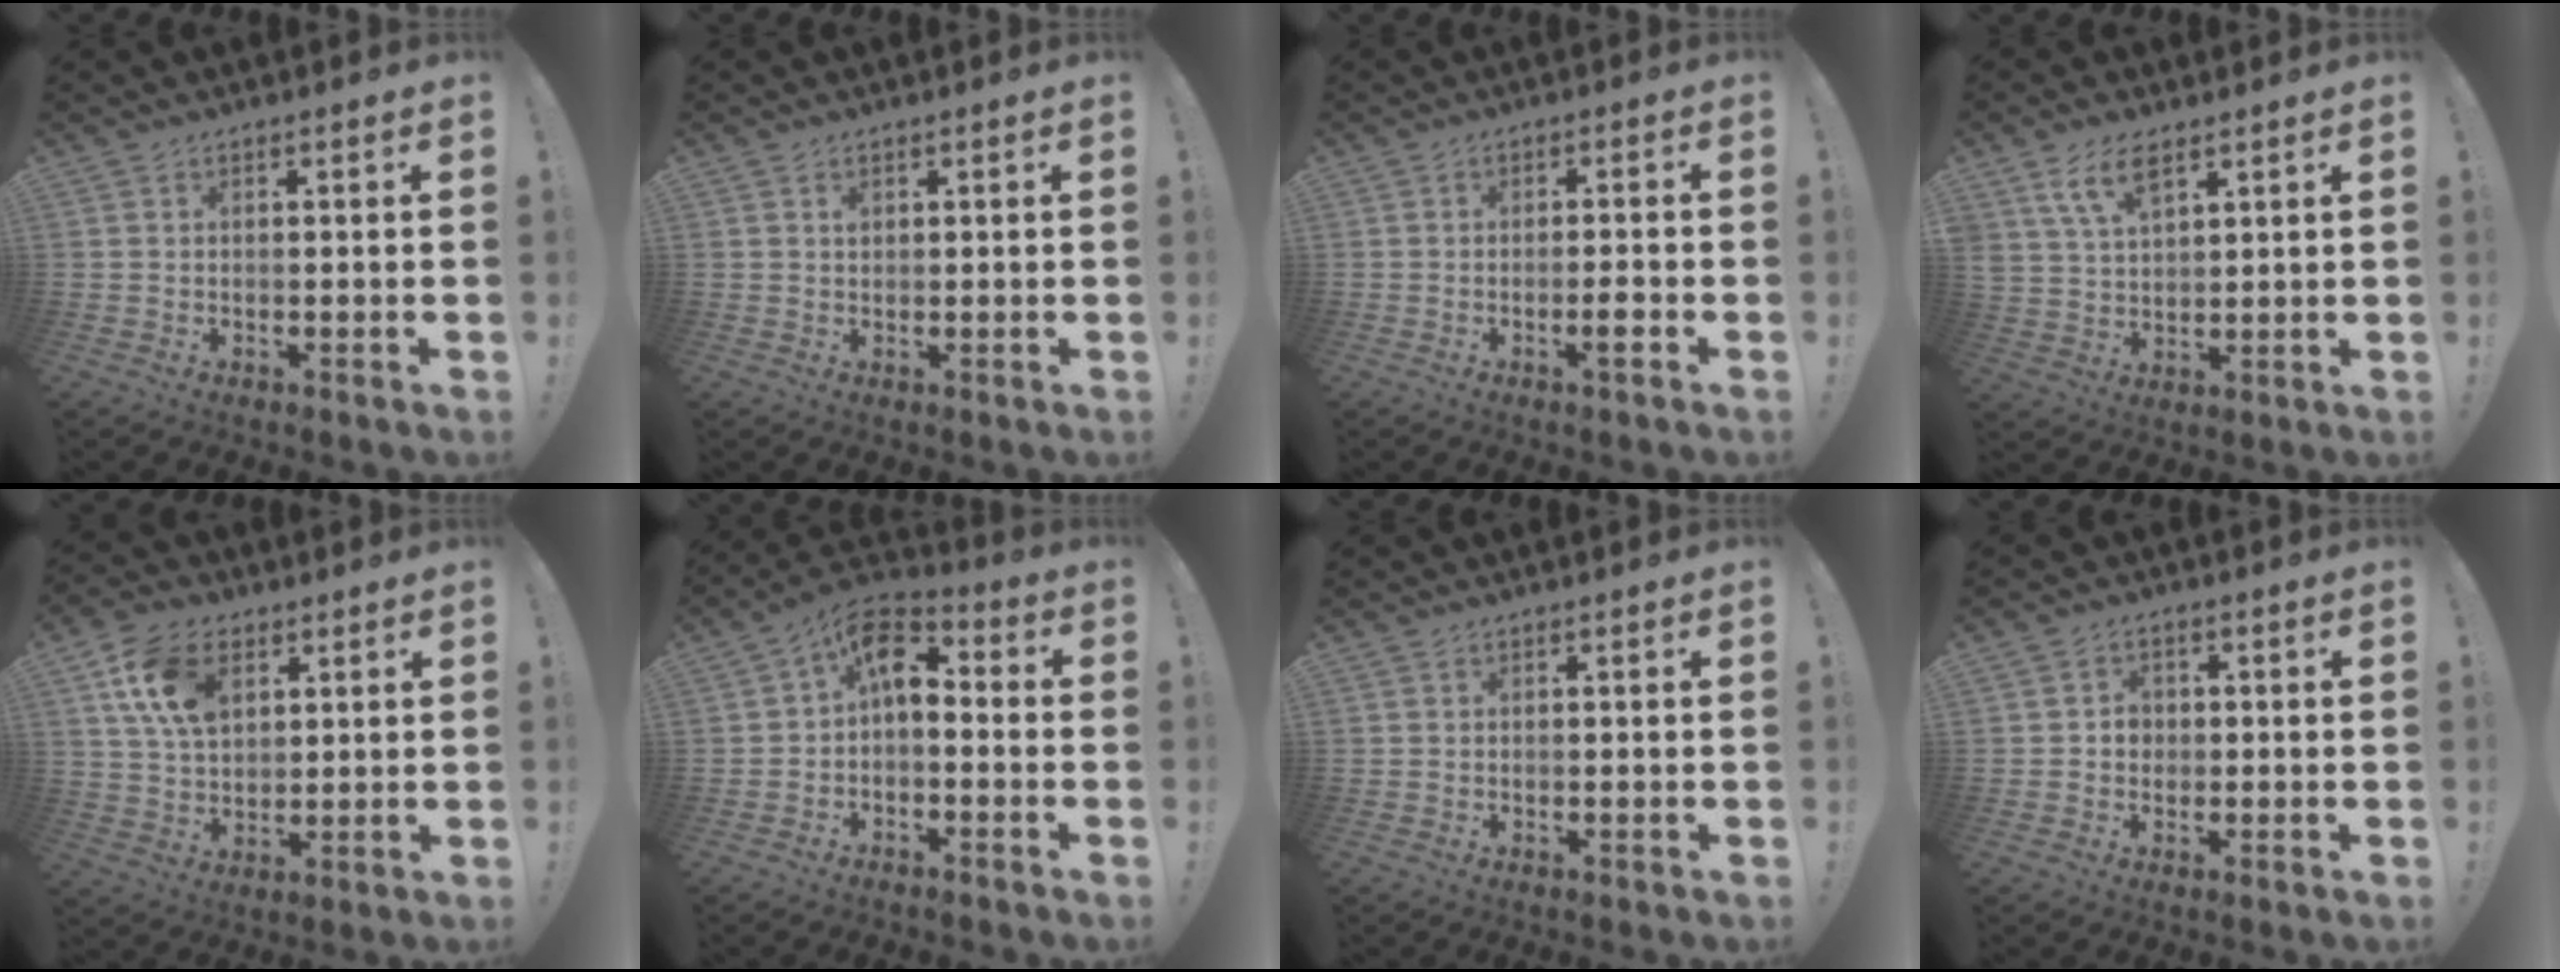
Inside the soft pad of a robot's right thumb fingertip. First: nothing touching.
{"total": 0.9, "force": [0.4, 0.7, 0.3], "torque": [0.005, -0.003, 0.005]}
{"total": 3.9, "force": [-2.0, 0.3, 3.3], "torque": [-0.047, 0.002, -0.035]}
{"total": 8.3, "force": [5.2, 3.8, 5.3], "torque": [-0.104, -0.012, 0.099]}
{"total": 13.8, "force": [5.6, 9.2, 8.6], "torque": [-0.153, -0.002, 0.110]}
{"total": 7.6, "force": [0.3, 5.0, 5.7], "torque": [-0.095, 0.011, 0.013]}
{"total": 0.0}
{"total": 3.0, "force": [-0.4, 2.6, 1.3], "torque": [-0.009, -0.001, -0.010]}